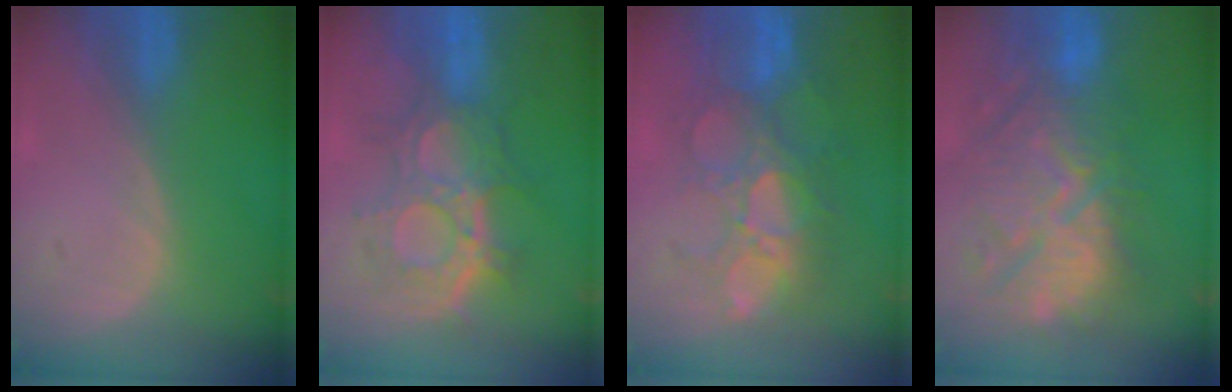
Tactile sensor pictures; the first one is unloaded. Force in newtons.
{"total": 9.5, "press": 9.3, "slide": 2.0}
{"total": 10.9, "press": 9.5, "slide": 5.4}
{"total": 13.0, "press": 12.2, "slide": 4.3}